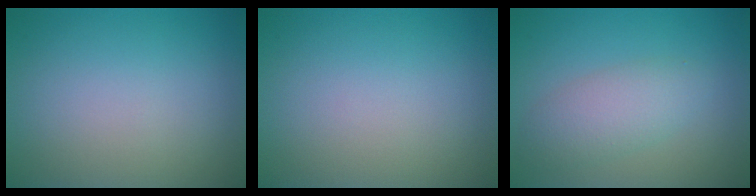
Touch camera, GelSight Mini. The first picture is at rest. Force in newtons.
{"total": 0.0}
{"total": 3.3, "press": 3.3, "slide": 0.2}